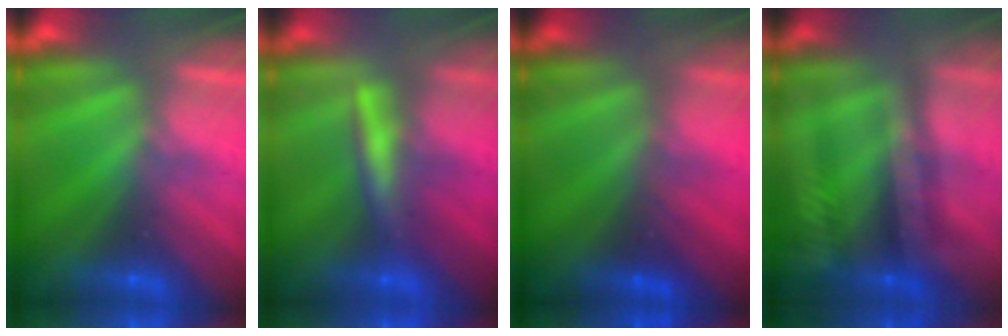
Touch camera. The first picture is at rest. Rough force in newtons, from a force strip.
{"total": 2.6}
{"total": 1.7}
{"total": 2.4}